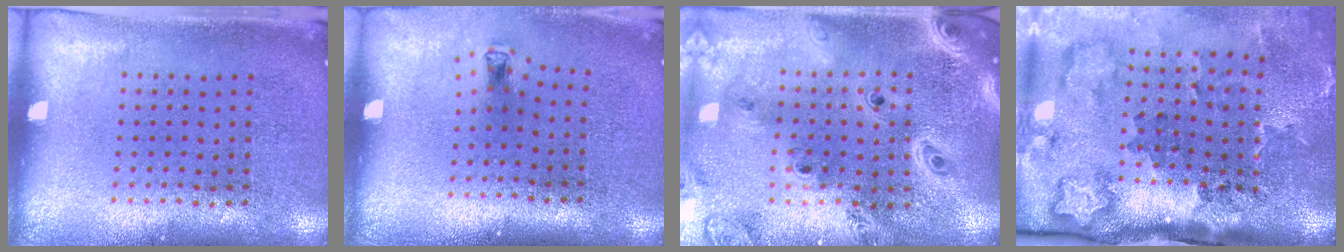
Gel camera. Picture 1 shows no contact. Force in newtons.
{"total": 0.7, "press": 0.3, "slide": 0.6}
{"total": 3.6, "press": 2.9, "slide": 2.2}
{"total": 3.8, "press": 2.5, "slide": 2.9}